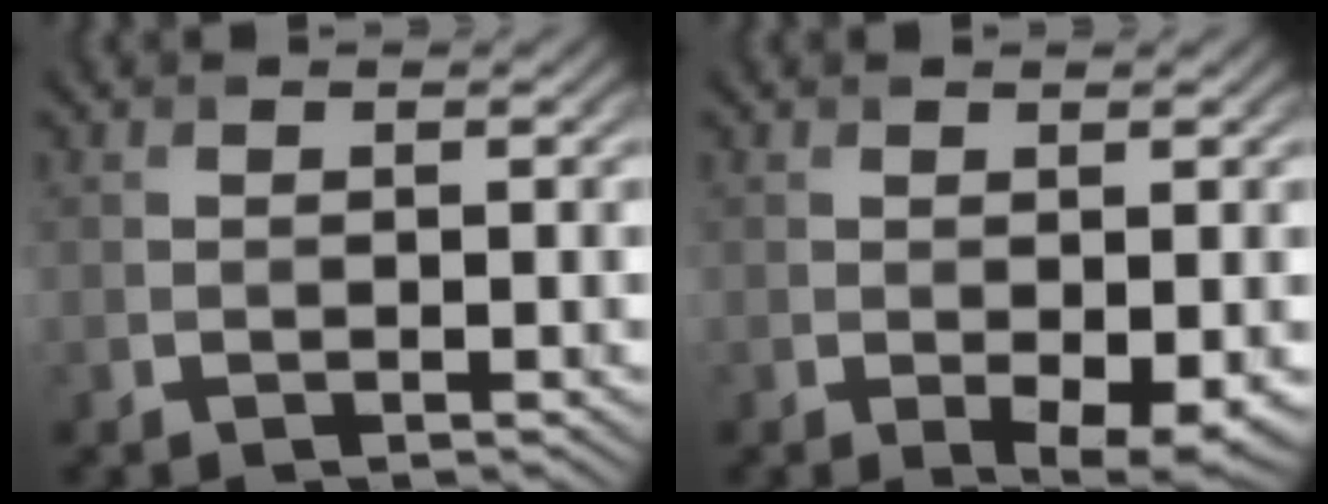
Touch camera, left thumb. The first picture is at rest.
{"total": 3.5, "force": [-1.0, 1.5, 3.0], "torque": [-0.050, -0.015, -0.008]}